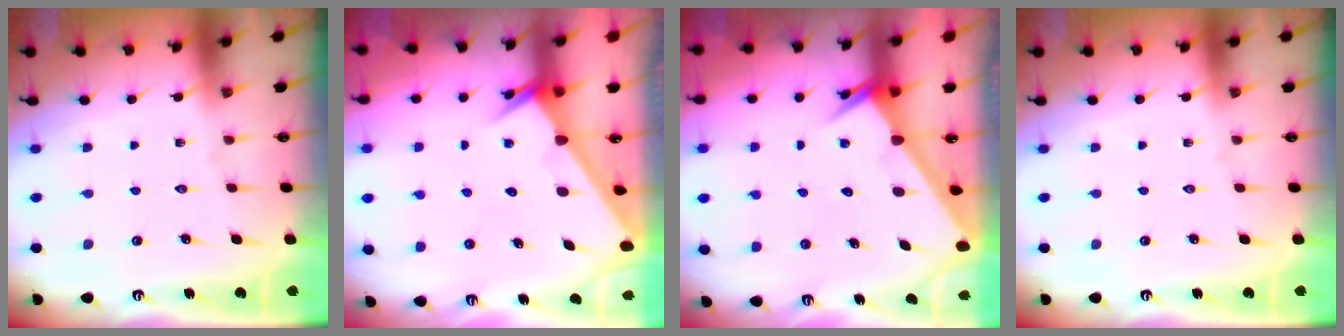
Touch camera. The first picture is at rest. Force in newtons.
{"total": 2.8, "press": 2.8, "slide": 0.1}
{"total": 3.2, "press": 3.2, "slide": 0.1}
{"total": 0.0}